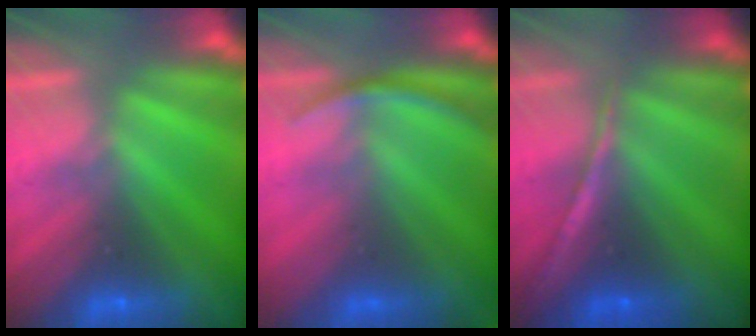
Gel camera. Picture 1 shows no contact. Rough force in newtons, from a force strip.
{"total": 2.9}
{"total": 1.4}